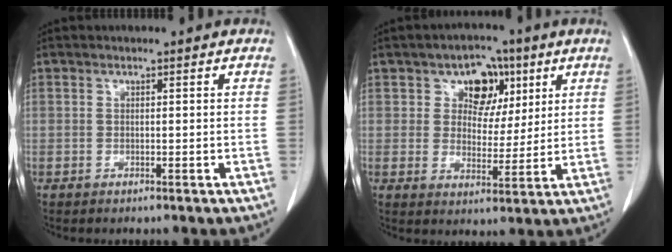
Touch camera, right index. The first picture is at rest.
{"total": 7.2, "force": [3.3, 5.2, 3.8], "torque": [-0.043, 0.016, 0.050]}